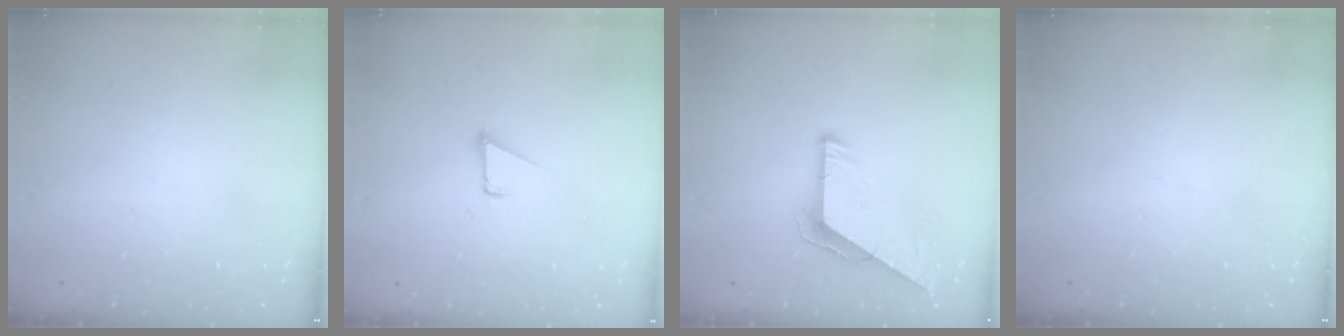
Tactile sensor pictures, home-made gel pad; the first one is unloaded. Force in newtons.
{"total": 1.7, "press": 1.7, "slide": 0.1}
{"total": 9.5, "press": 9.4, "slide": 1.0}
{"total": 0.0}